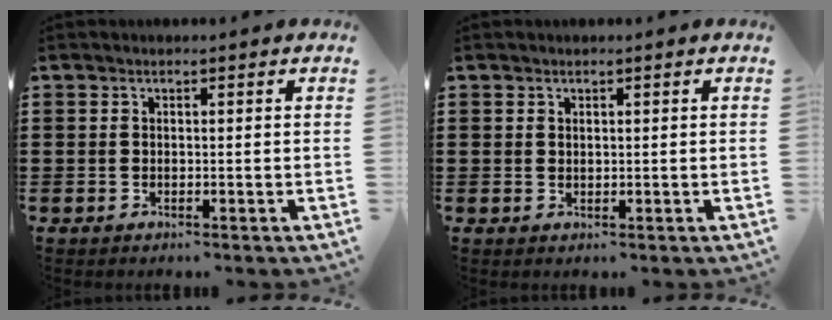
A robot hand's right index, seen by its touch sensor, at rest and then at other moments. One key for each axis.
{"total": 0.5, "fx": 0.4, "fy": 0.3, "fz": 0.2, "tx": -0.004, "ty": 0.002, "tz": 0.007}